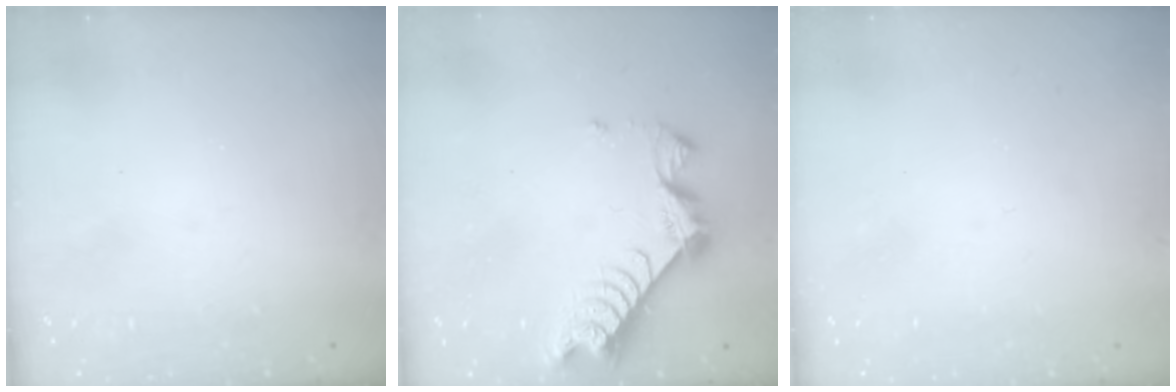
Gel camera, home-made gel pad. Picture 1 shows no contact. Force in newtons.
{"total": 8.1, "press": 8.1, "slide": 0.8}
{"total": 0.7, "press": 0.7, "slide": 0.1}